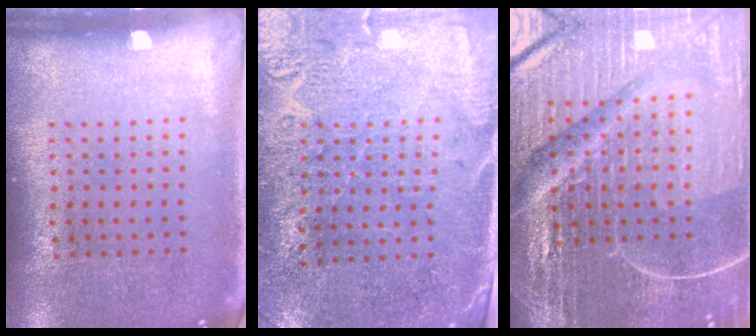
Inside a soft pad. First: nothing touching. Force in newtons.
{"total": 2.8, "press": 2.5, "slide": 1.1}
{"total": 6.9, "press": 6.1, "slide": 3.3}